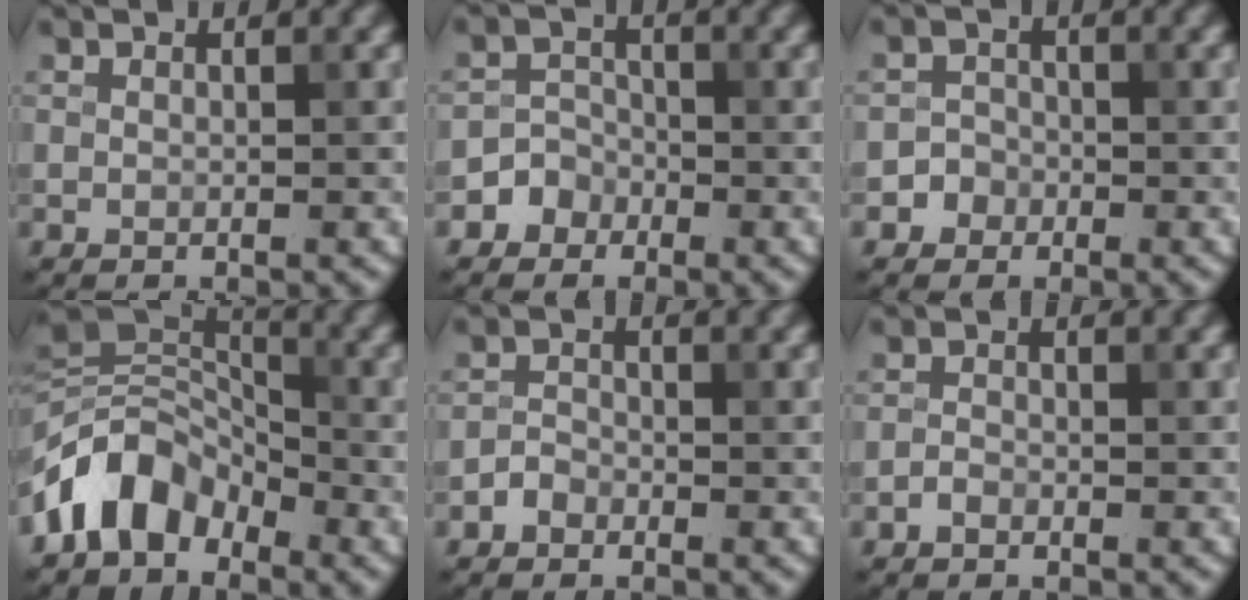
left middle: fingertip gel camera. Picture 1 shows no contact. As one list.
[{"total": 2.0, "force": [-1.2, 1.7, 0.1], "torque": [0.020, 0.011, -0.029]}, {"total": 1.7, "force": [-0.8, 1.5, 0.0], "torque": [0.016, 0.008, -0.019]}, {"total": 6.4, "force": [-3.6, 4.2, 3.3], "torque": [-0.047, 0.007, -0.083]}, {"total": 1.2, "force": [-0.8, 0.8, 0.3], "torque": [-0.002, 0.004, -0.018]}, {"total": 0.9, "force": [-0.6, 0.5, 0.4], "torque": [-0.006, 0.001, -0.016]}]